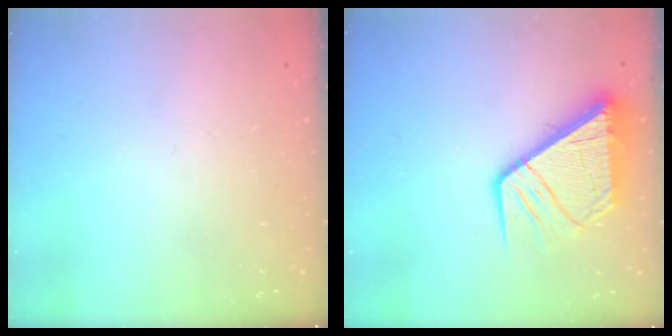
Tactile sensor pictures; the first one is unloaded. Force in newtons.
{"total": 14.2, "press": 14.1, "slide": 1.8}